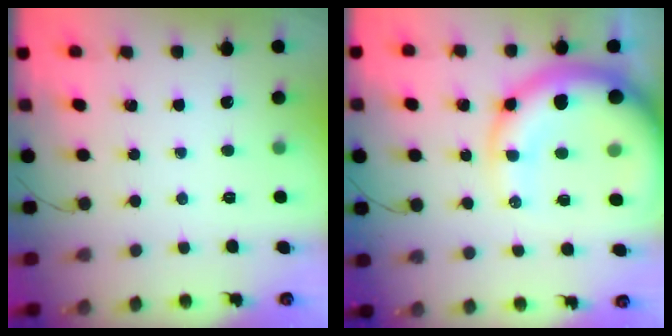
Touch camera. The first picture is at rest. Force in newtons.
{"total": 21.8, "press": 21.2, "slide": 5.2}